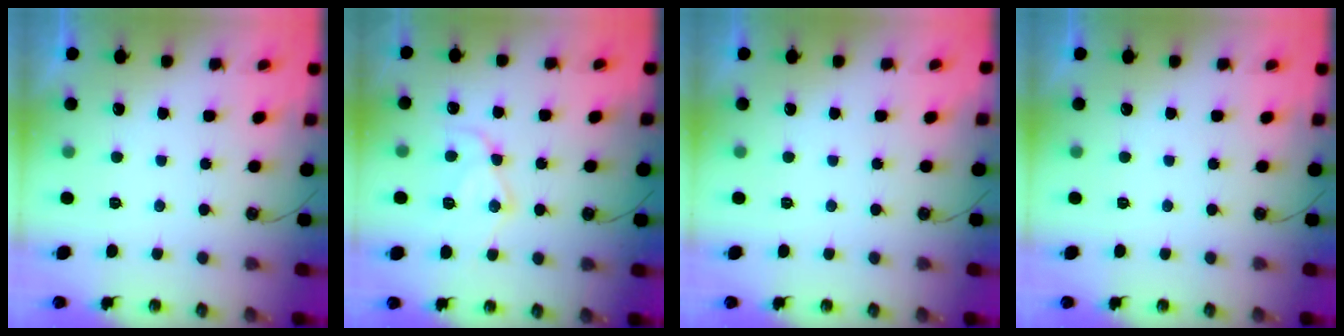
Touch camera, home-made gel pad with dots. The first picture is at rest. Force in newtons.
{"total": 12.1, "press": 12.1, "slide": 1.2}
{"total": 0.0}
{"total": 0.0}